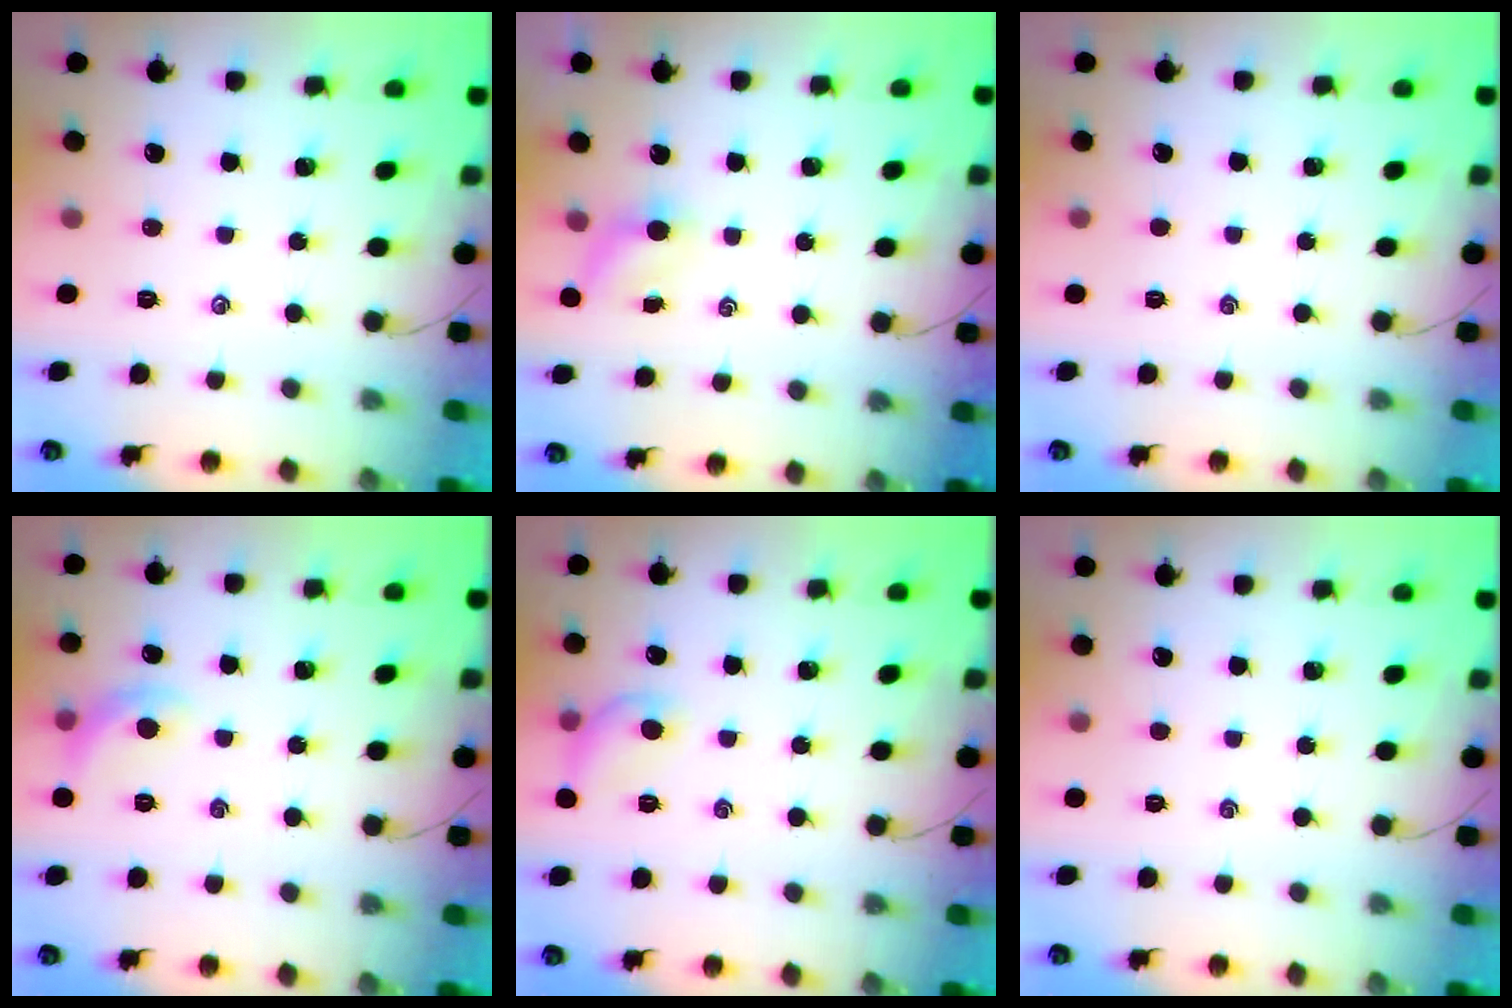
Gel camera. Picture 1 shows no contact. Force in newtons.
{"total": 4.0, "press": 3.8, "slide": 1.2}
{"total": 0.0}
{"total": 7.0, "press": 6.9, "slide": 0.7}
{"total": 7.8, "press": 7.7, "slide": 1.0}
{"total": 0.0}